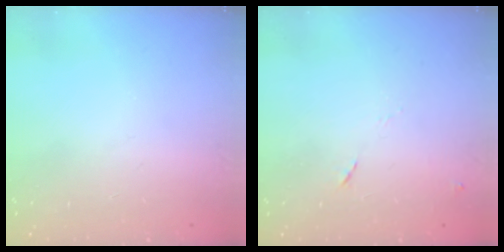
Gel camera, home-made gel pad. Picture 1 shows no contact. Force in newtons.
{"total": 7.4, "press": 7.4, "slide": 0.7}